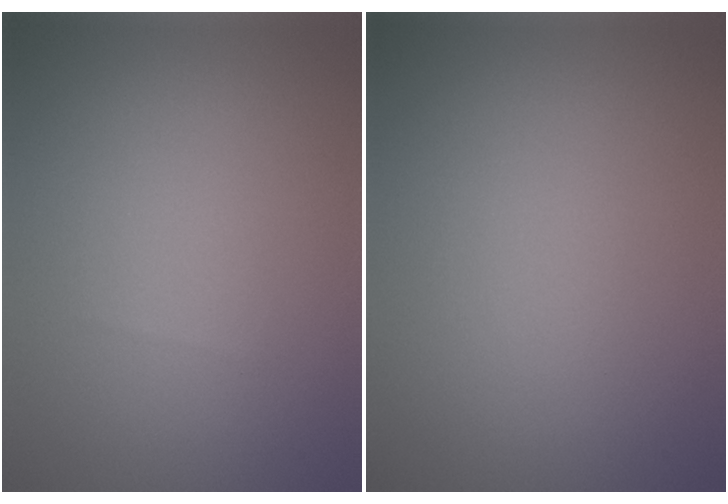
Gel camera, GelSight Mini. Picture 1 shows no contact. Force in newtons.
{"total": 0.0}